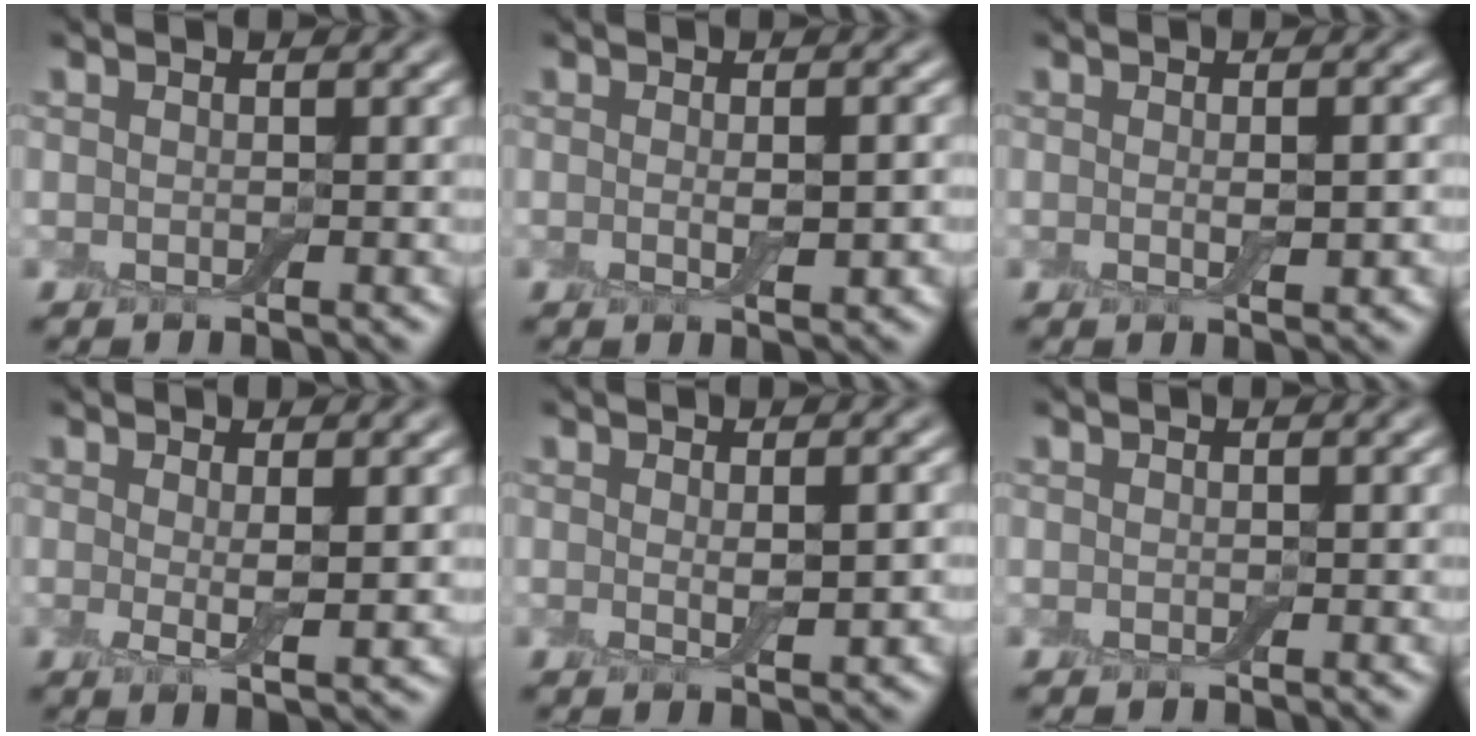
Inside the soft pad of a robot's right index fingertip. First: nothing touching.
{"total": 2.3, "force": [-0.1, 0.5, 2.2], "torque": [-0.040, -0.006, -0.003]}
{"total": 2.0, "force": [0.0, 0.3, 1.9], "torque": [-0.033, -0.004, -0.001]}
{"total": 2.6, "force": [0.4, 0.5, 2.5], "torque": [-0.043, -0.014, 0.010]}
{"total": 2.2, "force": [0.2, 0.4, 2.2], "torque": [-0.036, -0.006, 0.003]}
{"total": 0.0}